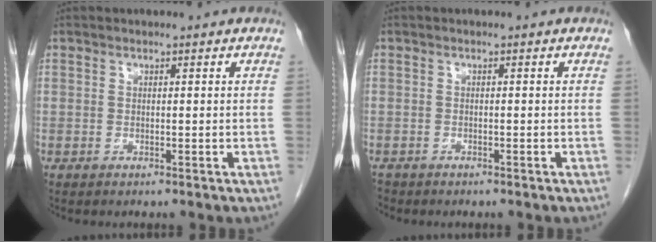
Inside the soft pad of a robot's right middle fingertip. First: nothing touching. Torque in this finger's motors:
{"motor_torque": [0.68, -0.82, 0.09, 0.06]}